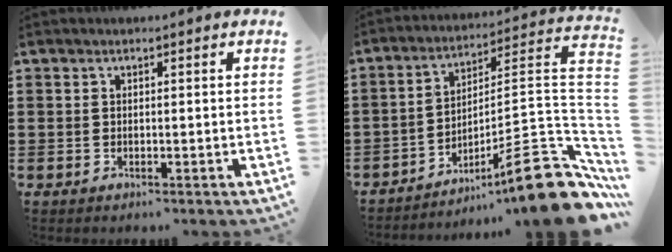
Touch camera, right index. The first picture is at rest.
{"total": 14.1, "force": [-8.8, 1.7, 10.8], "torque": [-0.139, 0.016, -0.153]}